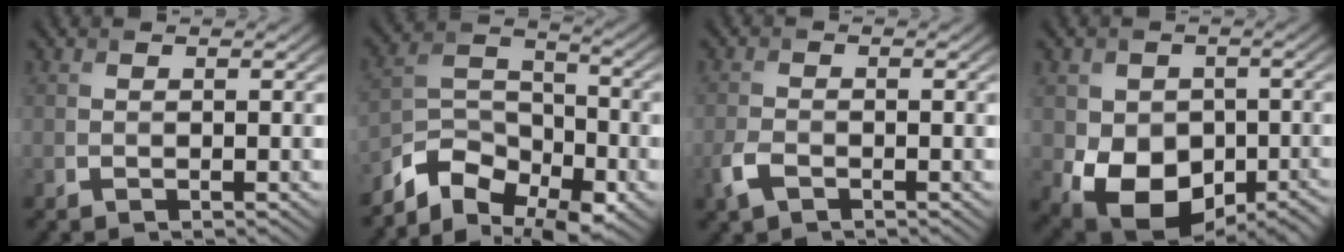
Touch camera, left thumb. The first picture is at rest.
{"total": 9.8, "force": [-7.2, 4.8, 4.6], "torque": [-0.087, -0.009, -0.145]}
{"total": 2.8, "force": [-1.6, 1.6, 1.7], "torque": [-0.044, -0.004, -0.037]}
{"total": 10.6, "force": [-2.8, 8.0, 6.5], "torque": [-0.110, -0.029, -0.043]}